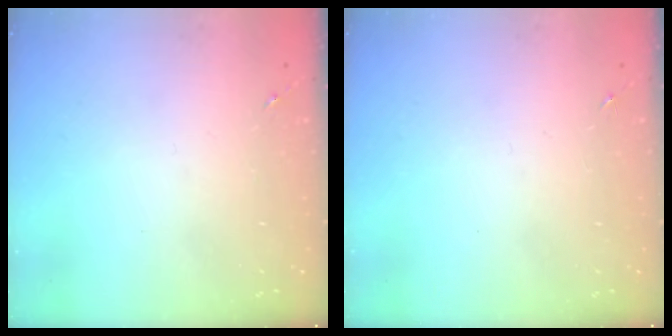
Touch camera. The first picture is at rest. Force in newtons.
{"total": 0.0}